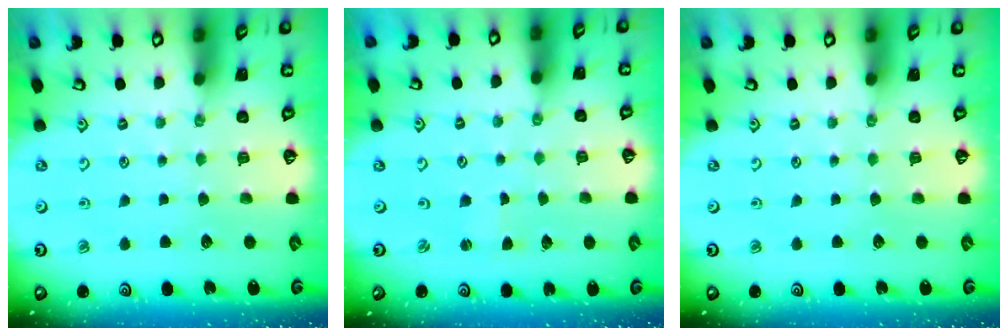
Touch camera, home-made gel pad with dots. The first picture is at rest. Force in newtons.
{"total": 0.0}
{"total": 0.0}